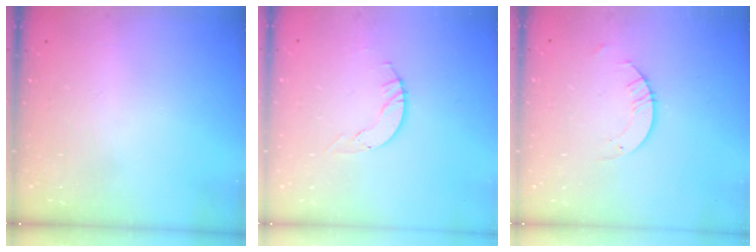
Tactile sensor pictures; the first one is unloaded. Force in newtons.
{"total": 4.0, "press": 4.0, "slide": 0.4}
{"total": 3.2, "press": 3.2, "slide": 0.3}